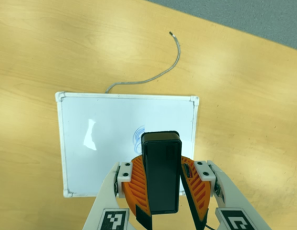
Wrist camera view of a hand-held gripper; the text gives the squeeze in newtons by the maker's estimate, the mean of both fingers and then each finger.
{"total": 9.0, "left": 9.5, "right": 8.4}